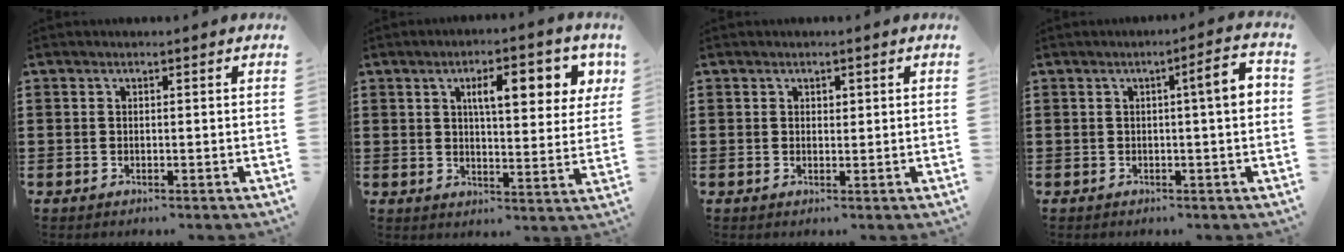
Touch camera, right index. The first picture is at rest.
{"total": 7.9, "force": [3.3, 2.4, 6.8], "torque": [-0.108, -0.003, 0.047]}
{"total": 0.7, "force": [0.4, 0.5, 0.3], "torque": [0.002, 0.000, 0.006]}
{"total": 5.0, "force": [0.5, 0.4, 5.0], "torque": [-0.074, -0.006, 0.001]}